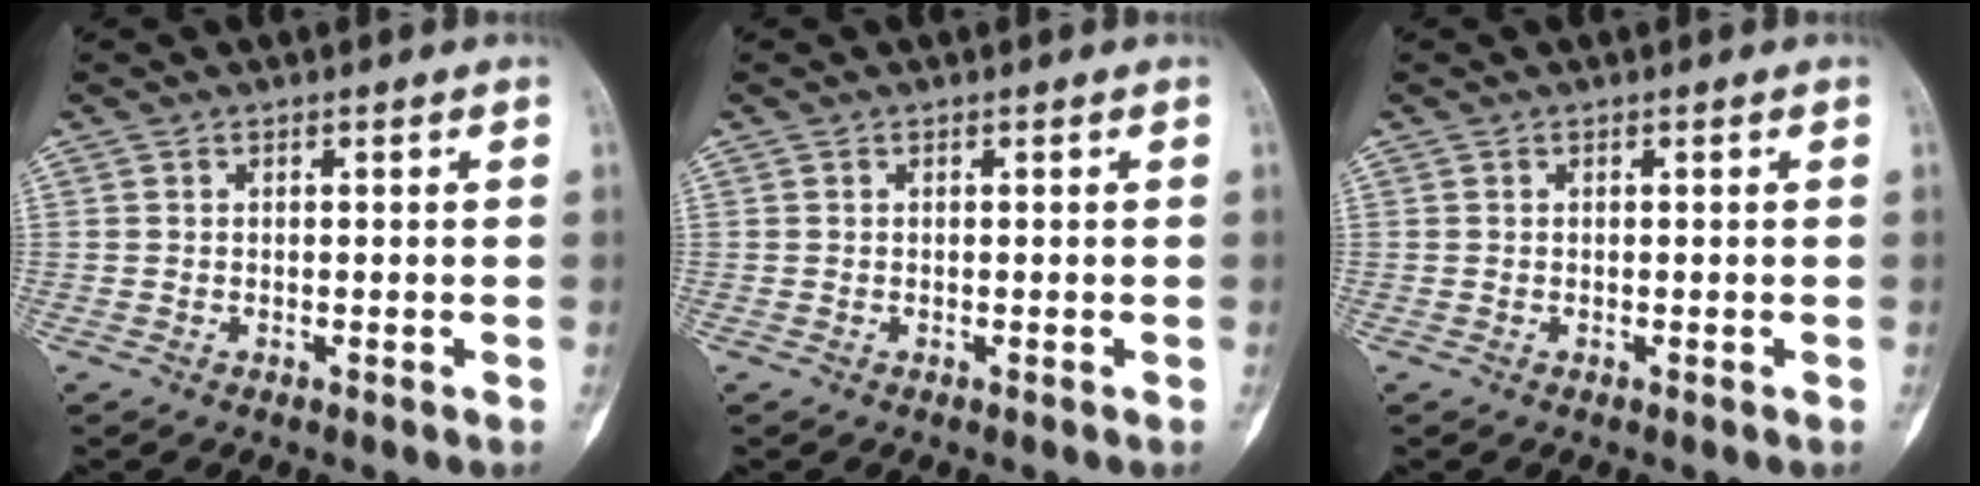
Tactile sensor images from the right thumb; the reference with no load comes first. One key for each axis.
{"total": 0.0}
{"total": 0.0}